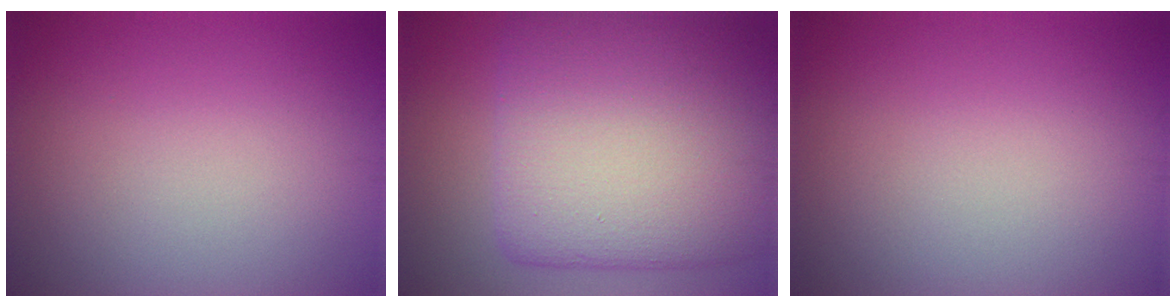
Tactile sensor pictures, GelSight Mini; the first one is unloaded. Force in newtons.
{"total": 15.8, "press": 15.8, "slide": 0.3}
{"total": 0.0}